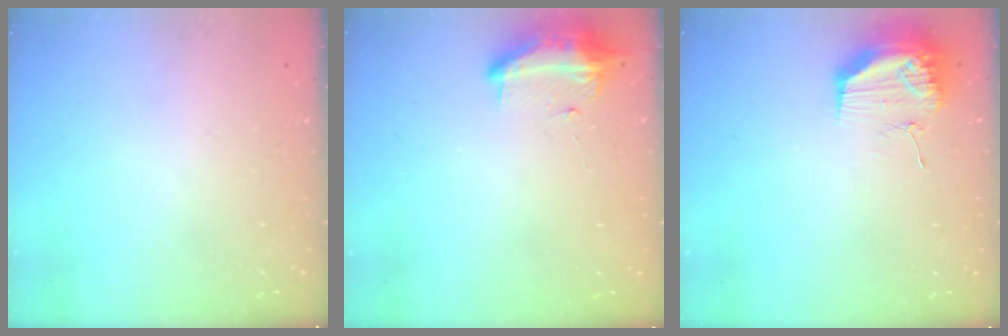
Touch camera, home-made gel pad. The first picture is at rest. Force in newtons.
{"total": 9.5, "press": 9.2, "slide": 2.4}
{"total": 17.9, "press": 13.8, "slide": 11.4}